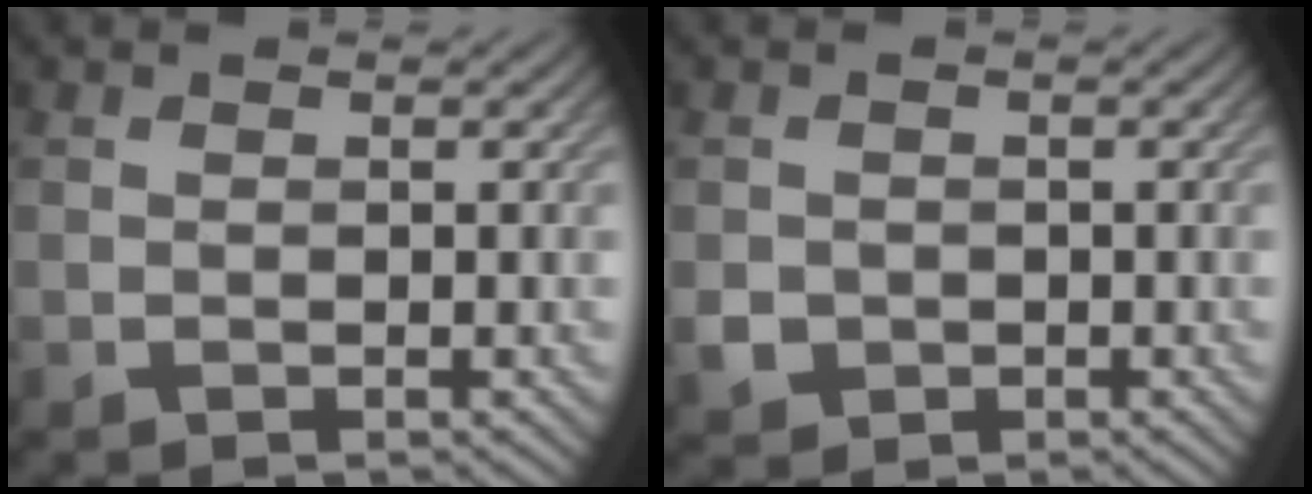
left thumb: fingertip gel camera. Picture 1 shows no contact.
{"total": 2.4, "force": [-0.7, 2.2, 0.7], "torque": [-0.017, -0.007, -0.013]}